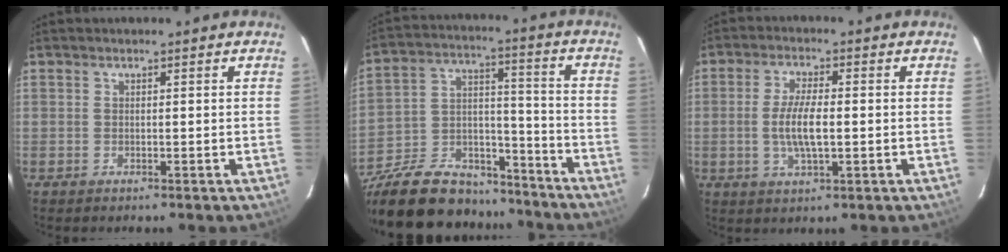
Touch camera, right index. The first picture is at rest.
{"total": 27.6, "force": [-21.6, 12.4, 11.9], "torque": [-0.261, 0.031, -0.322]}
{"total": 6.8, "force": [-0.7, 2.0, 6.5], "torque": [-0.128, -0.003, -0.012]}